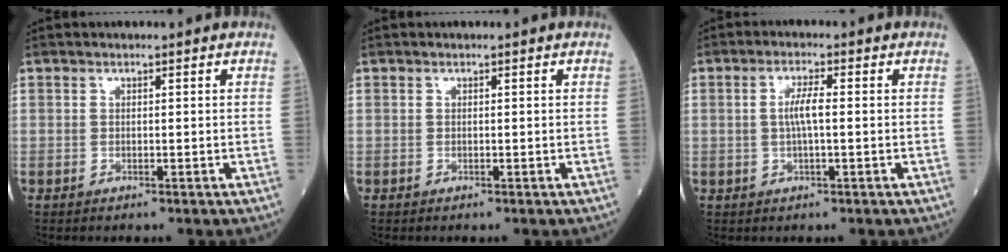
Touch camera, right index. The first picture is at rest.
{"total": 0.0}
{"total": 3.5, "force": [0.1, 0.4, 3.4], "torque": [-0.069, 0.004, 0.002]}